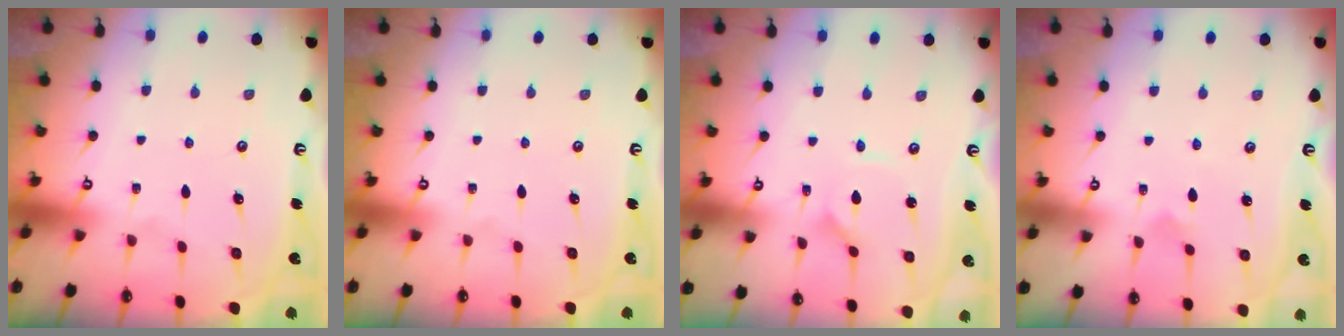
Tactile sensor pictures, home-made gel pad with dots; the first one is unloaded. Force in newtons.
{"total": 0.0}
{"total": 0.9, "press": 0.9, "slide": 0.0}
{"total": 3.0, "press": 3.0, "slide": 0.2}